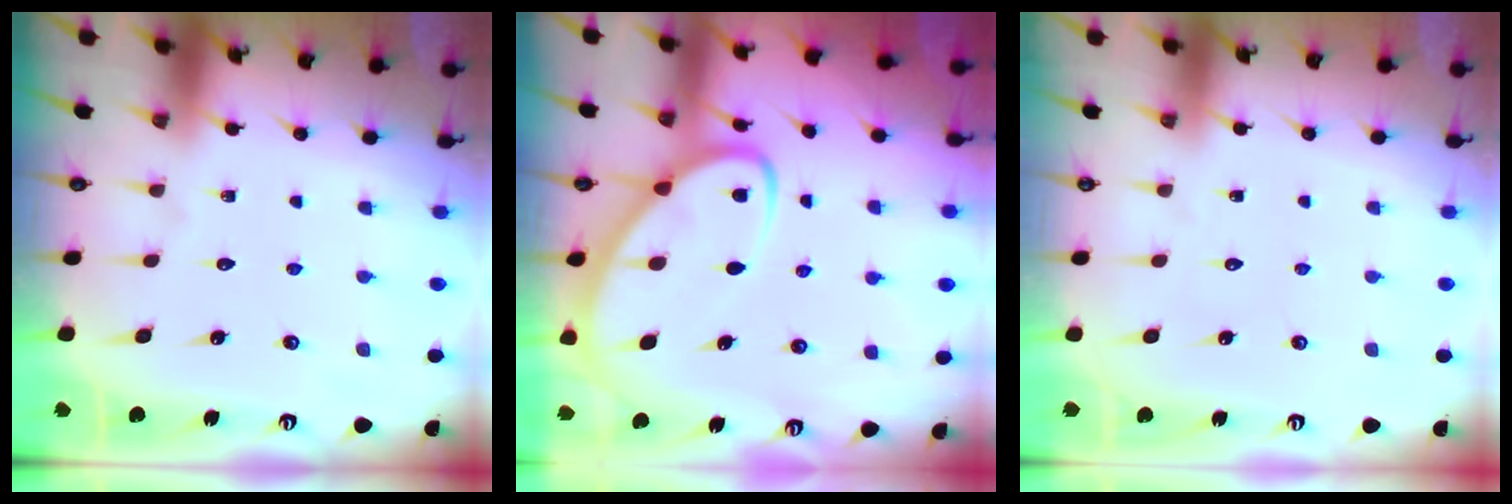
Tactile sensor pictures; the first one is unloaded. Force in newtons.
{"total": 6.9, "press": 6.9, "slide": 0.8}
{"total": 0.0}